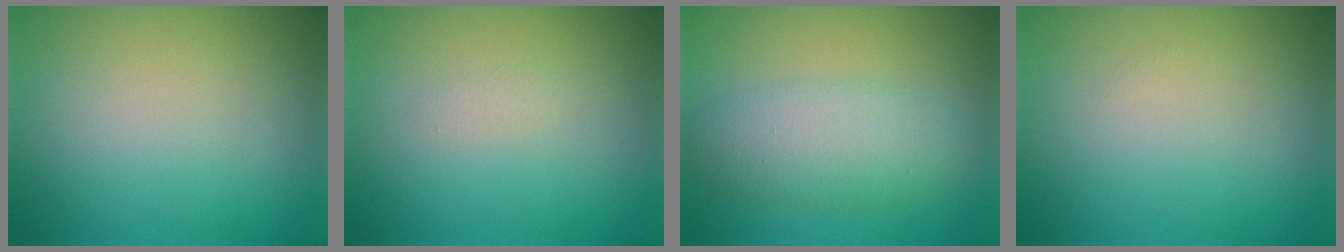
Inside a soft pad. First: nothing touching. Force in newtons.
{"total": 0.6, "press": 0.6, "slide": 0.0}
{"total": 4.9, "press": 4.9, "slide": 0.1}
{"total": 0.0}